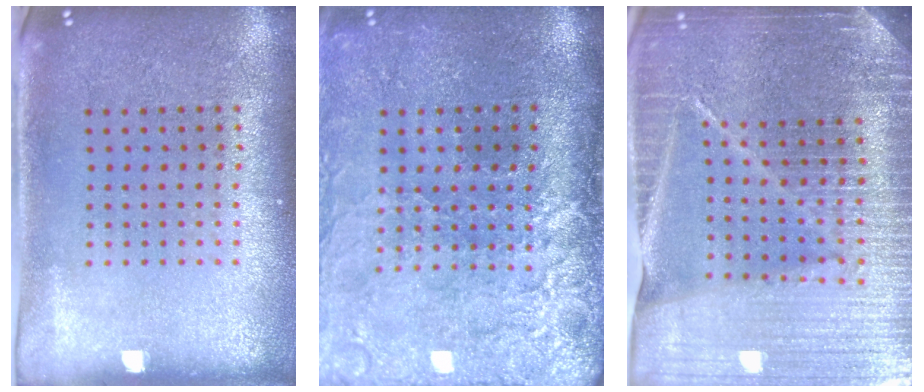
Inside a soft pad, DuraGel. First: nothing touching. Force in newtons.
{"total": 4.3, "press": 3.5, "slide": 2.5}
{"total": 5.6, "press": 4.9, "slide": 2.7}